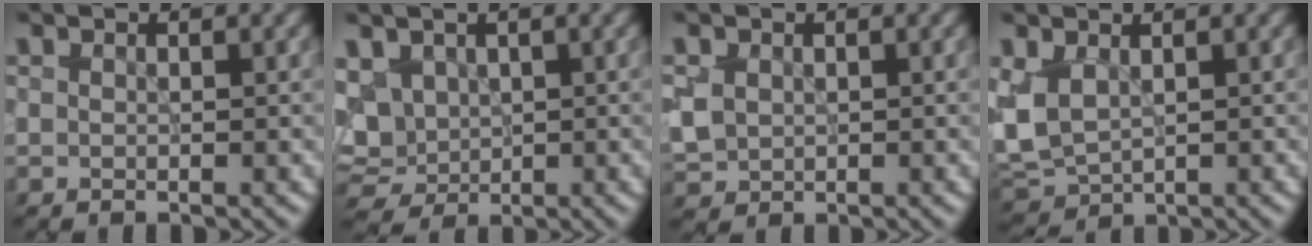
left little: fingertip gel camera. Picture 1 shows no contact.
{"total": 5.9, "force": [1.4, 4.7, 3.4], "torque": [-0.085, 0.007, 0.033]}
{"total": 2.4, "force": [0.5, 2.1, 1.1], "torque": [-0.033, -0.001, 0.011]}
{"total": 3.9, "force": [0.4, 2.5, 2.9], "torque": [-0.077, -0.003, 0.011]}